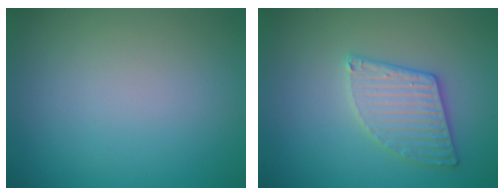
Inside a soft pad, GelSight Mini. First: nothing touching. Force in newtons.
{"total": 3.4, "press": 3.4, "slide": 0.5}